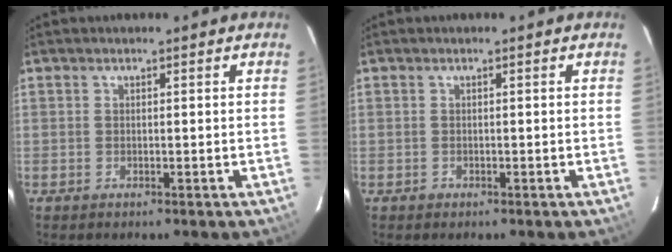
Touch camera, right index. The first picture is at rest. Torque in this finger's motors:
{"motor_torque": [0.19, 0.14, 0.00, -0.08]}